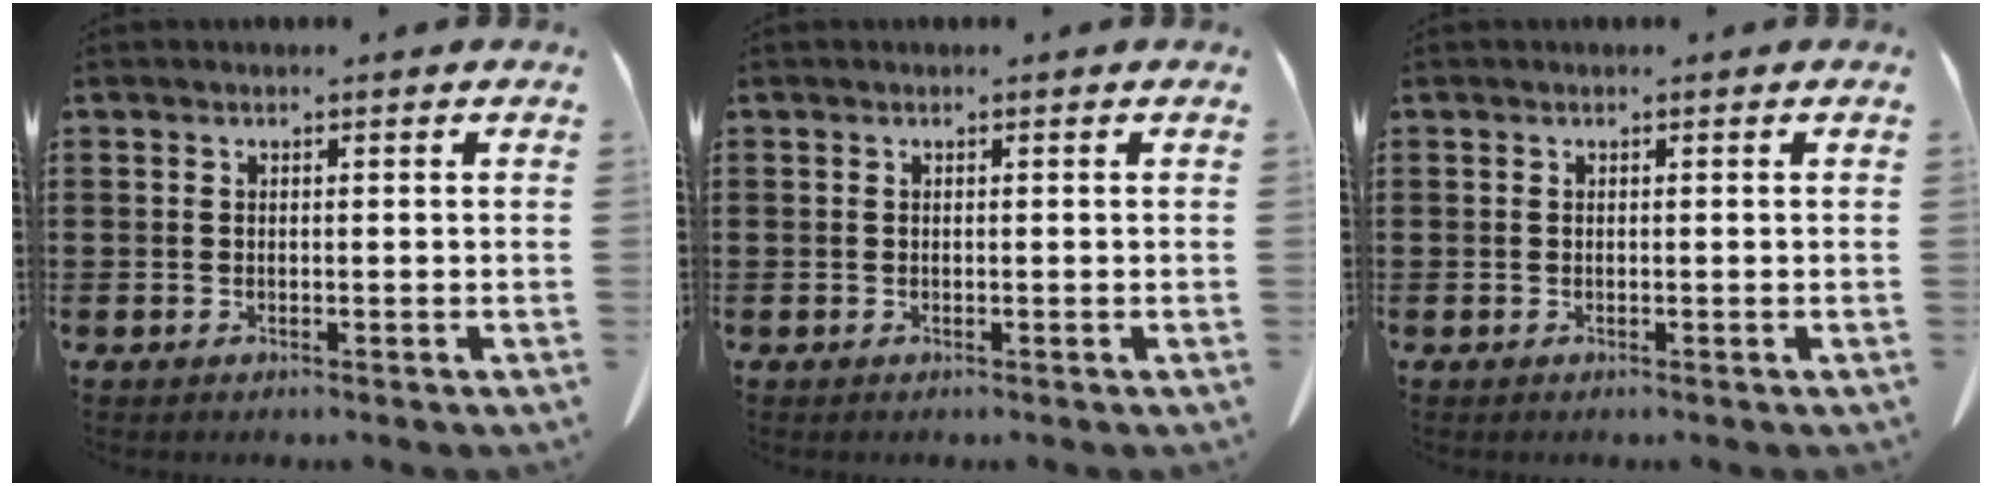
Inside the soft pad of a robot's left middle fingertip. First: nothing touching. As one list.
[{"total": 0.0}, {"total": 0.0}]